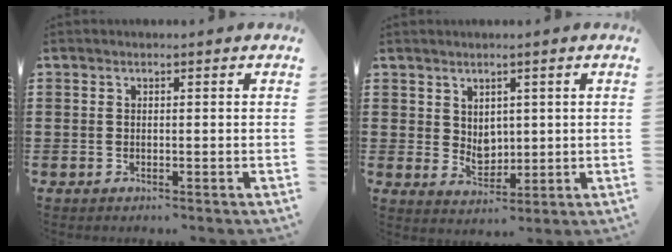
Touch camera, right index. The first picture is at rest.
{"total": 3.5, "force": [2.0, 2.7, 1.2], "torque": [-0.025, -0.001, 0.036]}